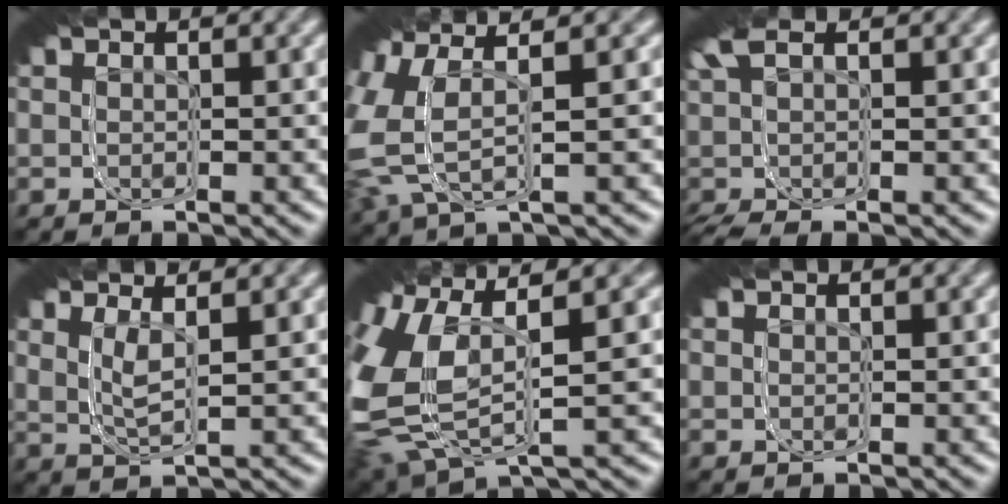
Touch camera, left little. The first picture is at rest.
{"total": 10.0, "force": [2.5, 7.1, 6.6], "torque": [-0.141, 0.008, 0.022]}
{"total": 1.9, "force": [0.9, 0.5, 1.6], "torque": [-0.033, 0.021, 0.007]}
{"total": 4.5, "force": [1.9, 2.2, 3.4], "torque": [-0.071, 0.017, 0.015]}
{"total": 13.5, "force": [0.4, 9.6, 9.4], "torque": [-0.189, 0.001, -0.009]}
{"total": 0.0}